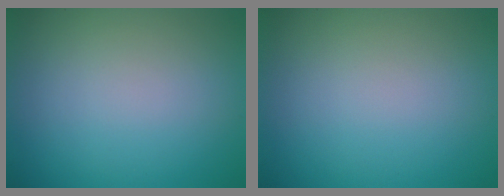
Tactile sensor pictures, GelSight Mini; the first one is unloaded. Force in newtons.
{"total": 0.0}